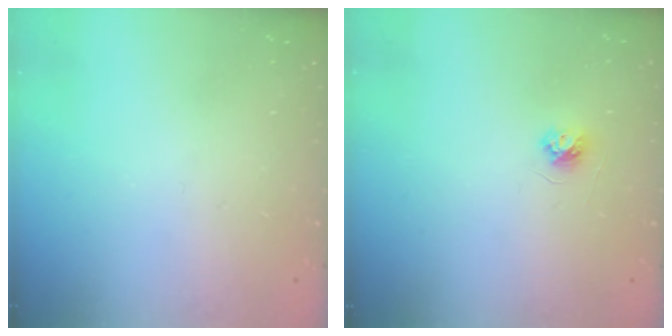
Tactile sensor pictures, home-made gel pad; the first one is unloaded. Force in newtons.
{"total": 3.7, "press": 3.6, "slide": 0.4}